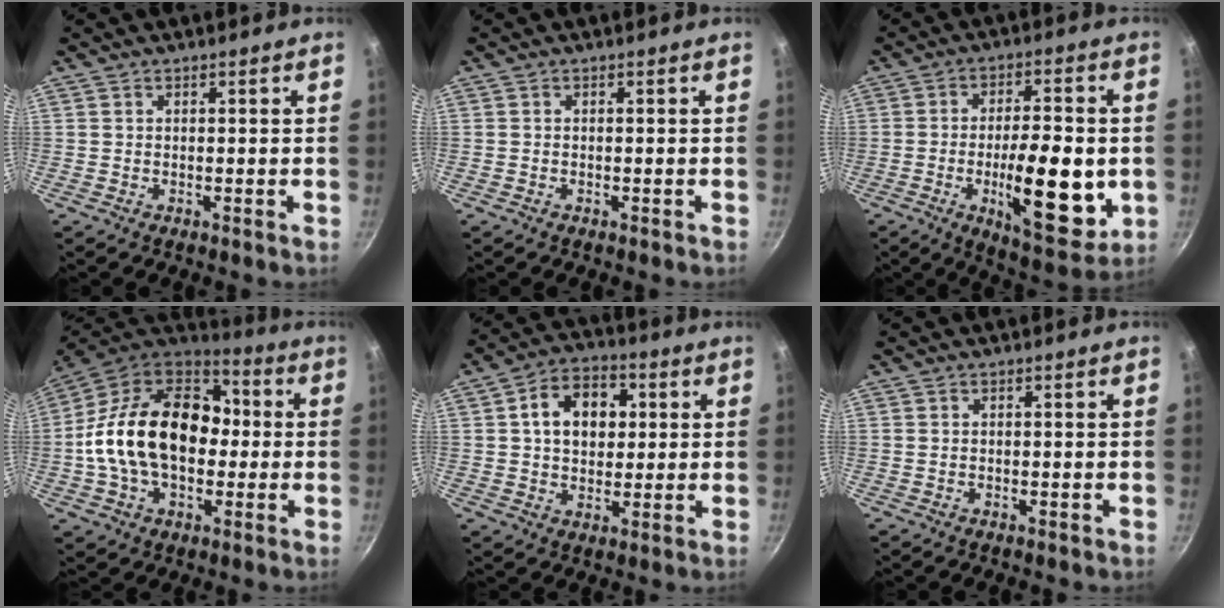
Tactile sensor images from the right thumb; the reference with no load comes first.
{"total": 0.0}
{"total": 17.9, "force": [-3.3, 6.8, 16.3], "torque": [-0.226, -0.003, -0.046]}
{"total": 24.0, "force": [-0.5, 16.4, 17.5], "torque": [-0.277, 0.048, -0.017]}
{"total": 11.5, "force": [2.3, 8.5, 7.5], "torque": [-0.083, 0.013, 0.026]}
{"total": 0.0}